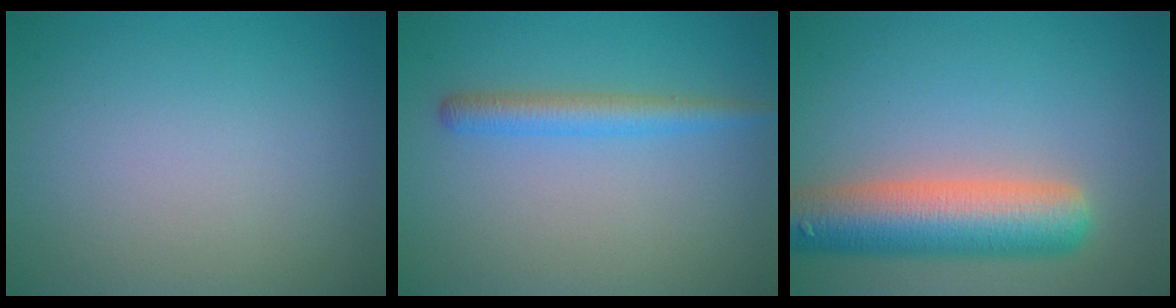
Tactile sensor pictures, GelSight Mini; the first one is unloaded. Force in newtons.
{"total": 2.6, "press": 2.6, "slide": 0.1}
{"total": 8.5, "press": 8.5, "slide": 0.4}